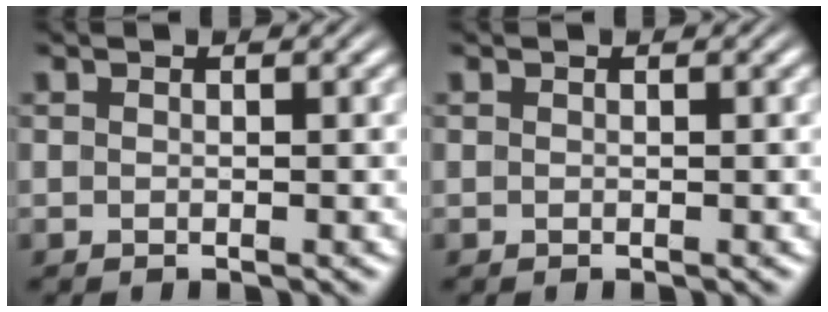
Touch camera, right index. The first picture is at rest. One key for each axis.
{"total": 0.0}